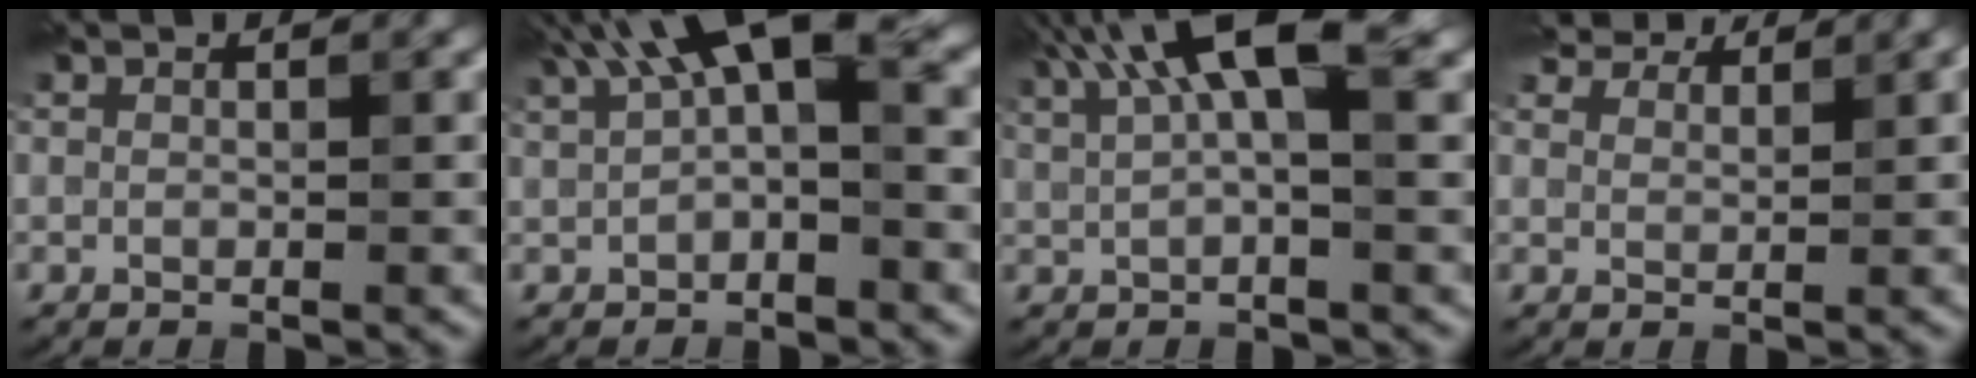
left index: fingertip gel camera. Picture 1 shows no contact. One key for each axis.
{"total": 6.6, "fx": 2.4, "fy": 2.5, "fz": 5.6, "tx": -0.085, "ty": 0.018, "tz": 0.031}
{"total": 7.1, "fx": 3.2, "fy": 1.9, "fz": 6.1, "tx": -0.109, "ty": 0.015, "tz": 0.052}
{"total": 5.9, "fx": 5.1, "fy": 2.1, "fz": 2.1, "tx": -0.053, "ty": 0.008, "tz": 0.084}